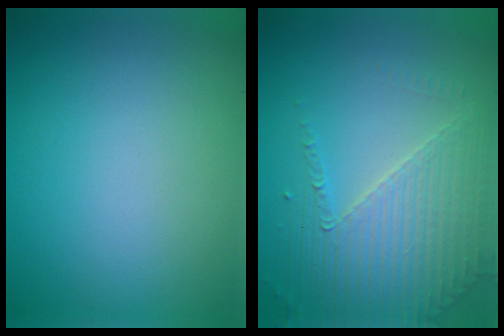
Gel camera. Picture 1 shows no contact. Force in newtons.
{"total": 4.0, "press": 3.8, "slide": 1.3}